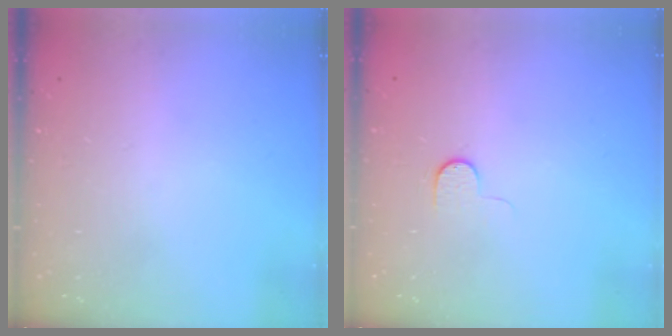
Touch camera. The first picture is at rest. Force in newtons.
{"total": 5.0, "press": 5.0, "slide": 0.5}